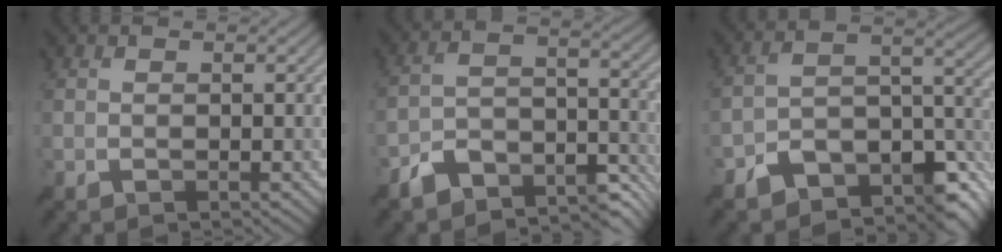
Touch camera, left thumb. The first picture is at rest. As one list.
[{"total": 8.3, "force": [-6.2, 4.0, 3.8], "torque": [-0.062, -0.014, -0.121]}, {"total": 9.7, "force": [-6.4, 4.9, 5.3], "torque": [-0.075, -0.019, -0.120]}]